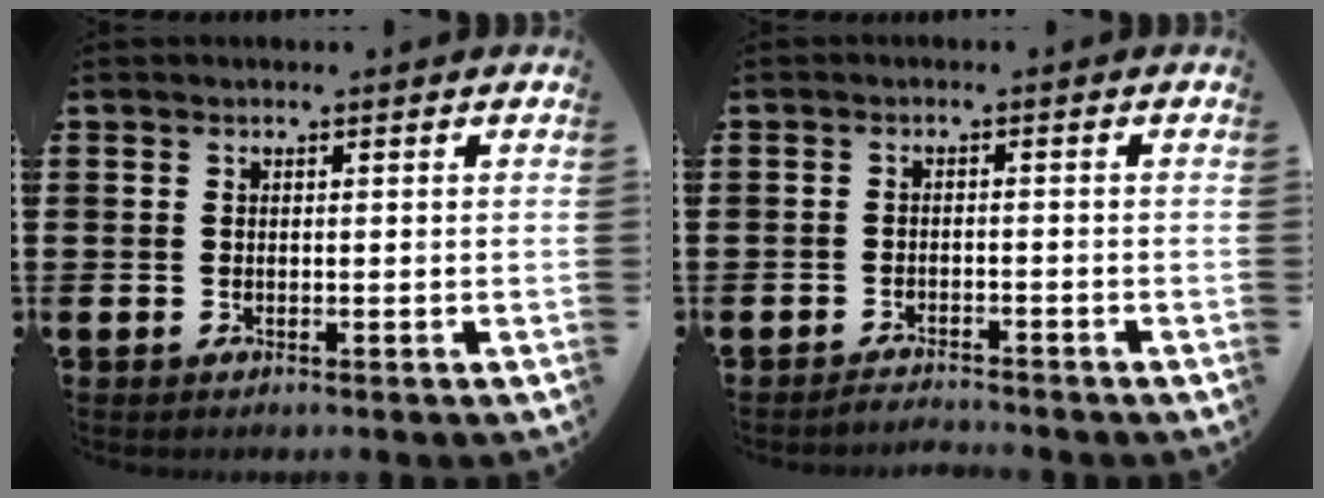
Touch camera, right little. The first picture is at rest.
{"total": 1.6, "force": [-1.6, -0.1, -0.1], "torque": [-0.003, 0.004, -0.034]}